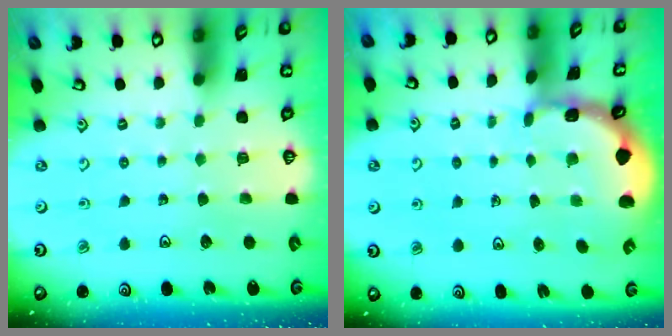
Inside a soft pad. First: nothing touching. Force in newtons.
{"total": 1.4, "press": 1.4, "slide": 0.0}